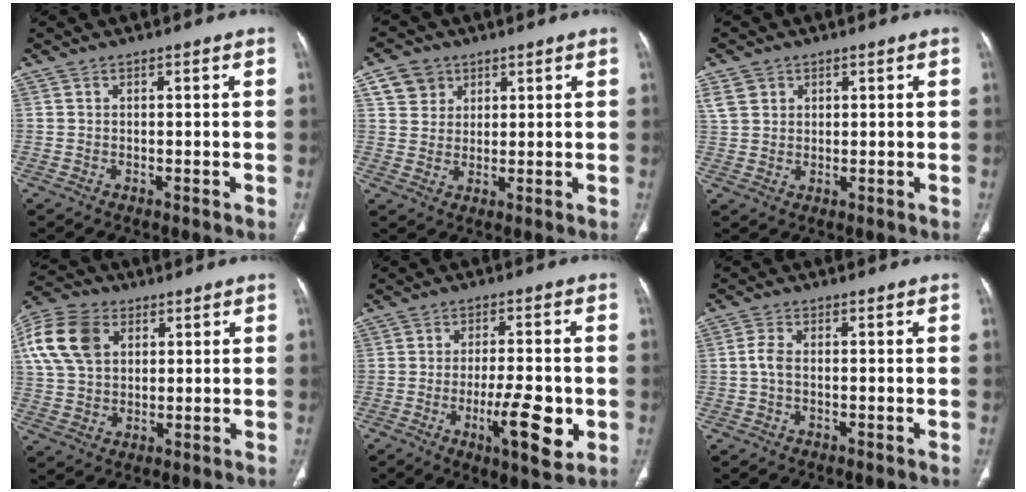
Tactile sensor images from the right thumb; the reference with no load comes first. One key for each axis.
{"total": 7.0, "fx": 3.4, "fy": 5.9, "fz": 1.7, "tx": -0.007, "ty": -0.010, "tz": 0.063}
{"total": 4.5, "fx": 2.1, "fy": 3.6, "fz": 1.8, "tx": -0.025, "ty": -0.001, "tz": 0.049}
{"total": 14.3, "fx": 4.7, "fy": 10.0, "fz": 9.1, "tx": -0.180, "ty": 0.007, "tz": 0.088}
{"total": 11.0, "fx": -3.1, "fy": 3.1, "fz": 10.1, "tx": -0.153, "ty": 0.000, "tz": -0.045}
{"total": 2.5, "fx": -0.3, "fy": 1.3, "fz": 2.1, "tx": -0.043, "ty": 0.004, "tz": -0.011}